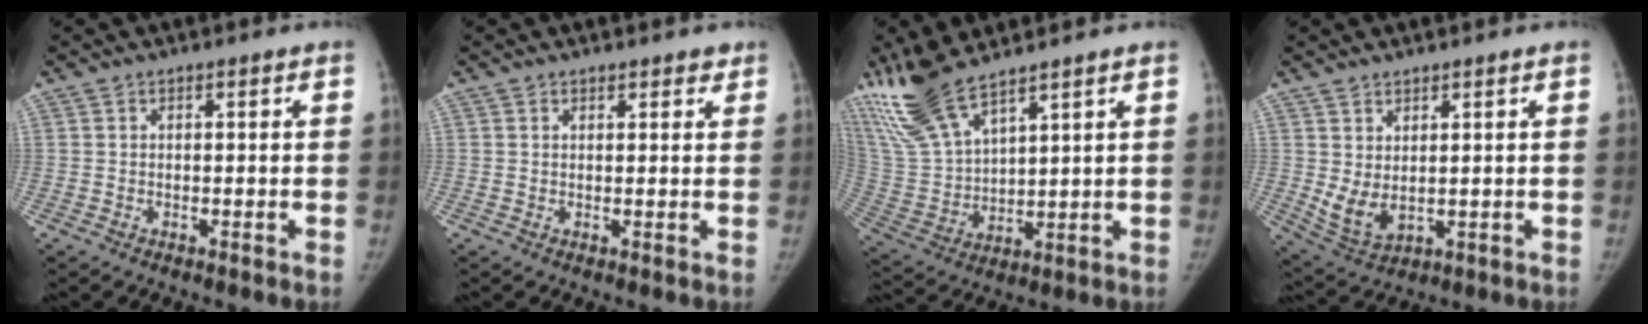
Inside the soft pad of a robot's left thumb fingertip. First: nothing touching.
{"total": 1.7, "force": [1.4, 0.9, 0.4], "torque": [0.010, -0.007, 0.014]}
{"total": 14.0, "force": [11.2, 3.8, 7.6], "torque": [-0.160, -0.044, 0.244]}
{"total": 5.8, "force": [1.4, 3.3, 4.6], "torque": [-0.088, -0.018, 0.044]}